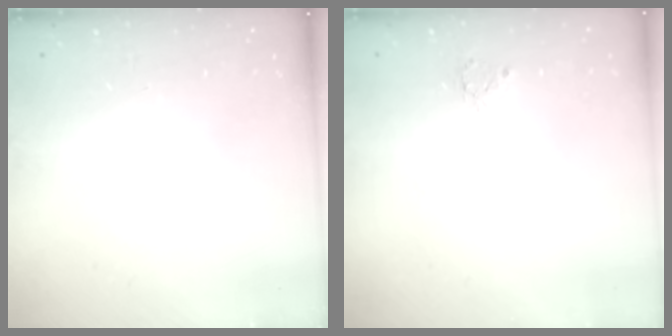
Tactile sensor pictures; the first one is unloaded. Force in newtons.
{"total": 3.2, "press": 3.2, "slide": 0.4}